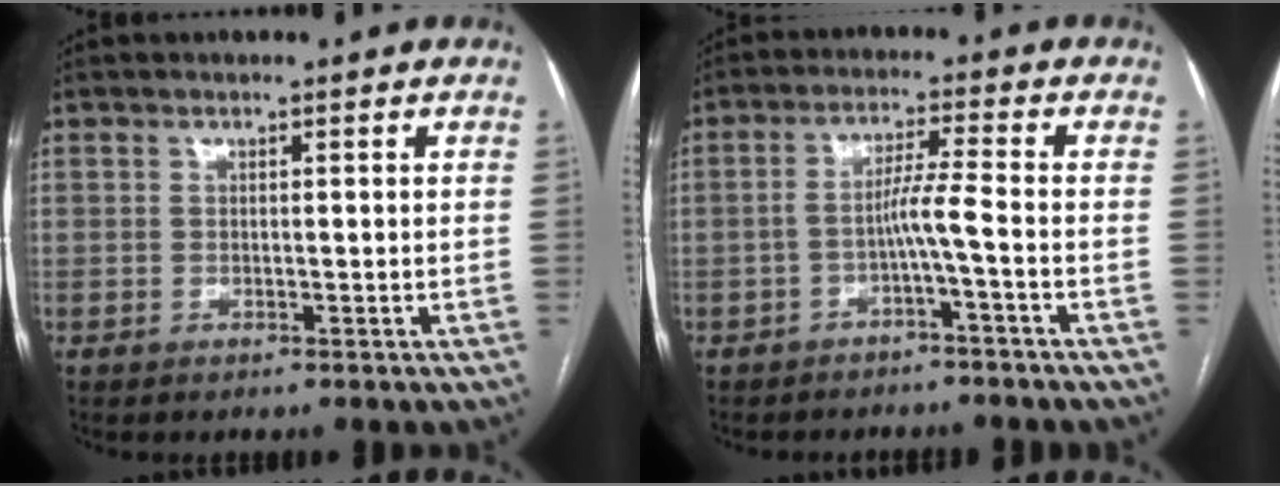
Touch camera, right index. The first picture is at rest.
{"total": 4.3, "force": [-1.8, -0.8, 3.8], "torque": [-0.069, 0.012, -0.033]}